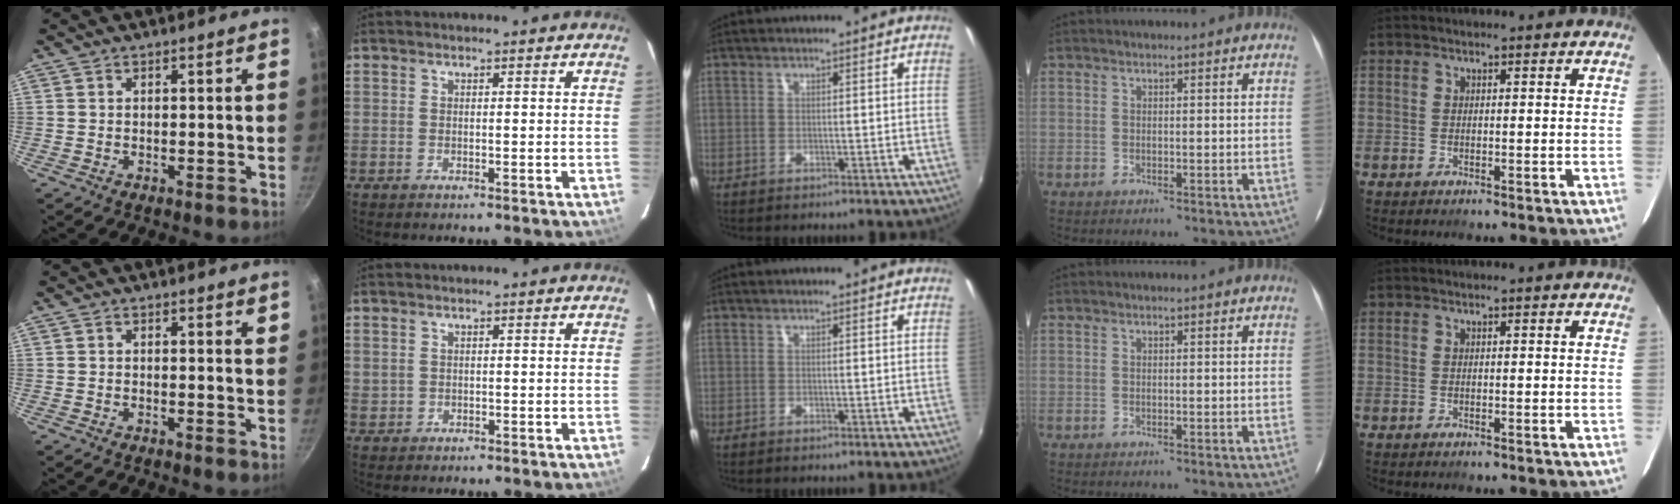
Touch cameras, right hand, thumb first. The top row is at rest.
{"thumb": {"total": 1.2, "force": [0.8, 0.4, 0.9], "torque": [-0.009, -0.003, 0.007]}, "index": {"total": 0.8, "force": [0.3, 0.7, 0.2], "torque": [-0.002, 0.004, 0.008]}}